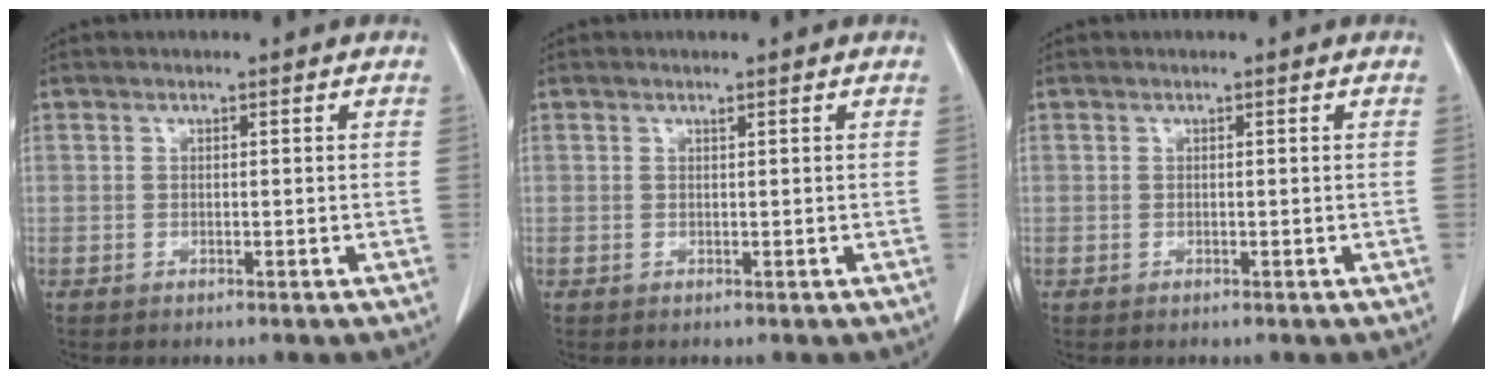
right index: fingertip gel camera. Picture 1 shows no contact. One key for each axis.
{"total": 0.0}
{"total": 0.0}